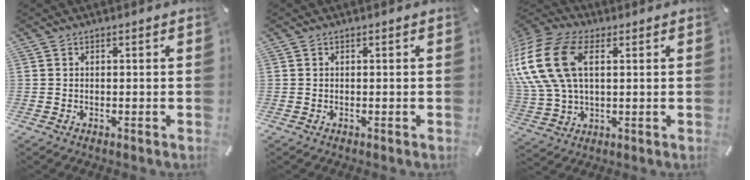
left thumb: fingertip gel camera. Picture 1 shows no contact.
{"total": 0.0}
{"total": 19.7, "force": [5.3, 12.9, 13.8], "torque": [-0.326, -0.005, 0.091]}